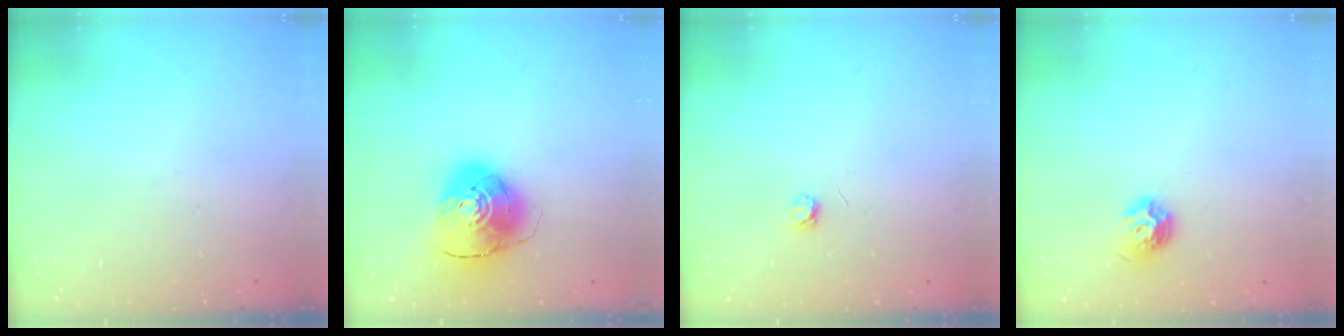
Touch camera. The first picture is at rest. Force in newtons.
{"total": 9.3, "press": 9.2, "slide": 1.2}
{"total": 2.8, "press": 2.7, "slide": 0.3}
{"total": 6.4, "press": 6.4, "slide": 0.8}